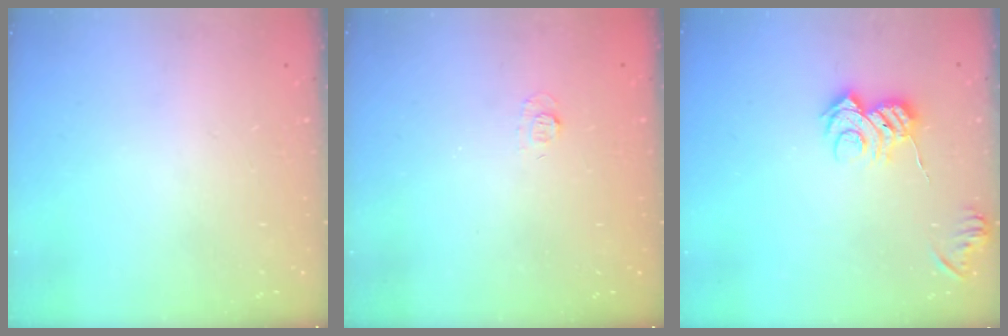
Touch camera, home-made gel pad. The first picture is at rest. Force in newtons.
{"total": 3.7, "press": 3.6, "slide": 1.0}
{"total": 8.2, "press": 8.2, "slide": 0.9}